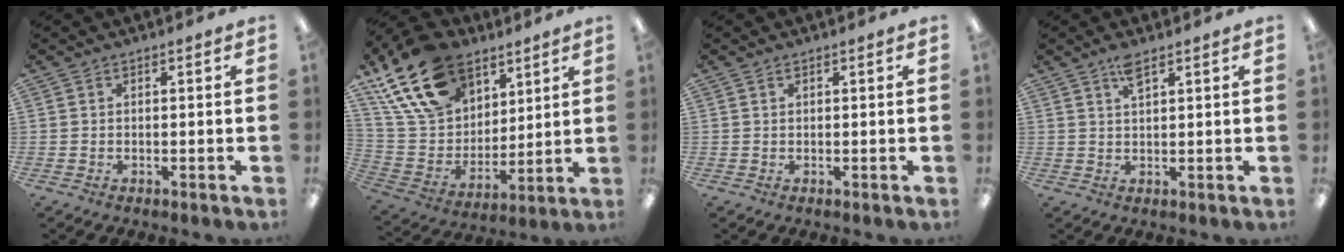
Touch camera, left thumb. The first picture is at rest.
{"total": 22.5, "force": [13.8, 14.0, 10.8], "torque": [-0.225, -0.061, 0.259]}
{"total": 0.7, "force": [0.4, 0.3, 0.4], "torque": [-0.010, 0.003, 0.006]}
{"total": 3.4, "force": [2.4, 0.9, 2.2], "torque": [-0.042, 0.000, 0.041]}